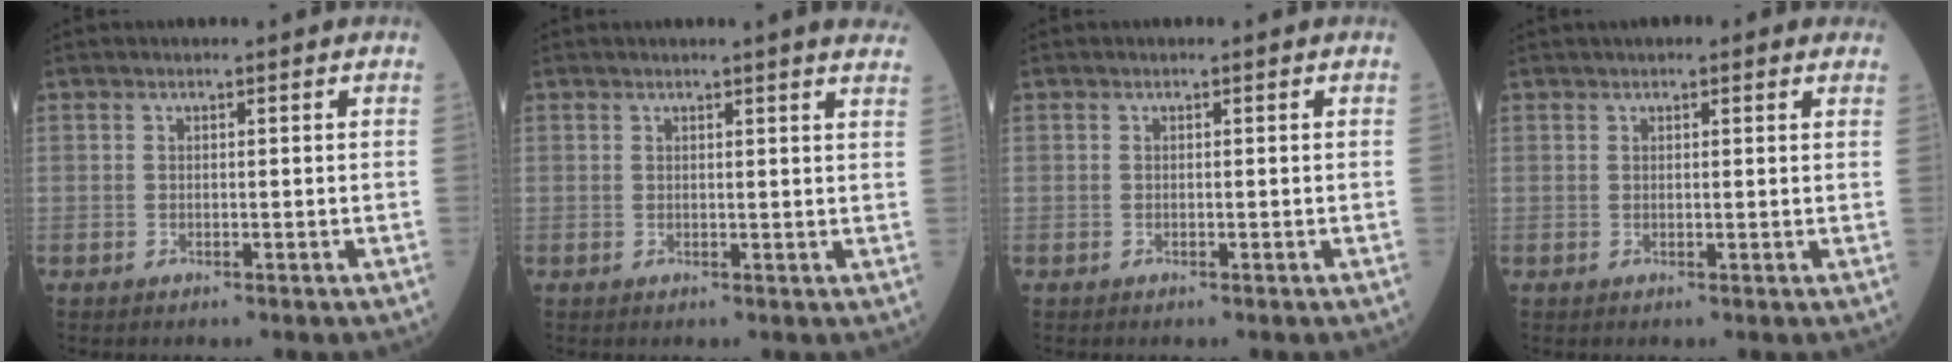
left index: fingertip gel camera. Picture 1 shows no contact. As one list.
[{"total": 6.2, "force": [5.5, -0.3, 2.8], "torque": [-0.029, -0.004, 0.039]}, {"total": 0.0}, {"total": 3.6, "force": [2.7, 0.9, 2.3], "torque": [-0.026, 0.026, 0.032]}]